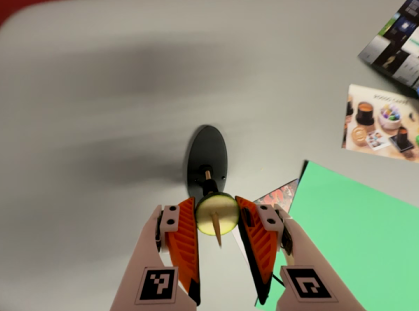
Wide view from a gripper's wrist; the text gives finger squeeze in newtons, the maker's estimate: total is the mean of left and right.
{"total": 9.3, "left": 9.0, "right": 9.6}